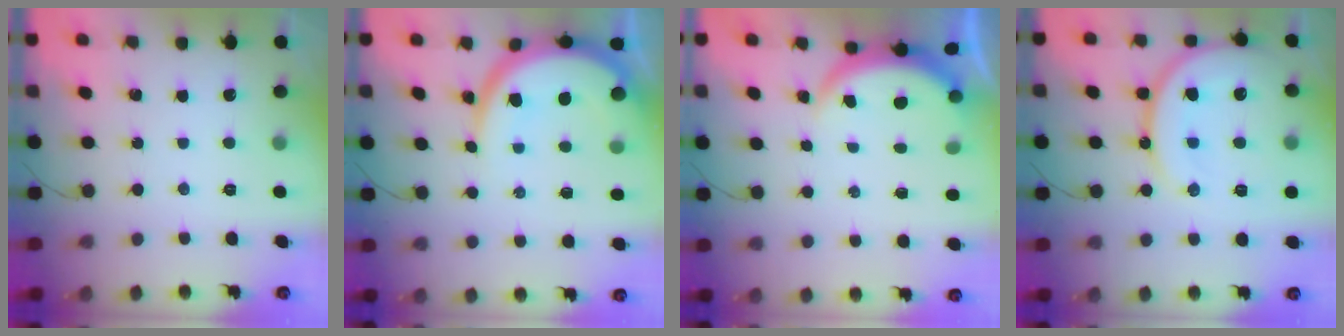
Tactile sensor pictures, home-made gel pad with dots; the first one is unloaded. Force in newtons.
{"total": 12.5, "press": 12.5, "slide": 1.0}
{"total": 3.8, "press": 3.8, "slide": 0.3}
{"total": 15.9, "press": 15.8, "slide": 1.9}